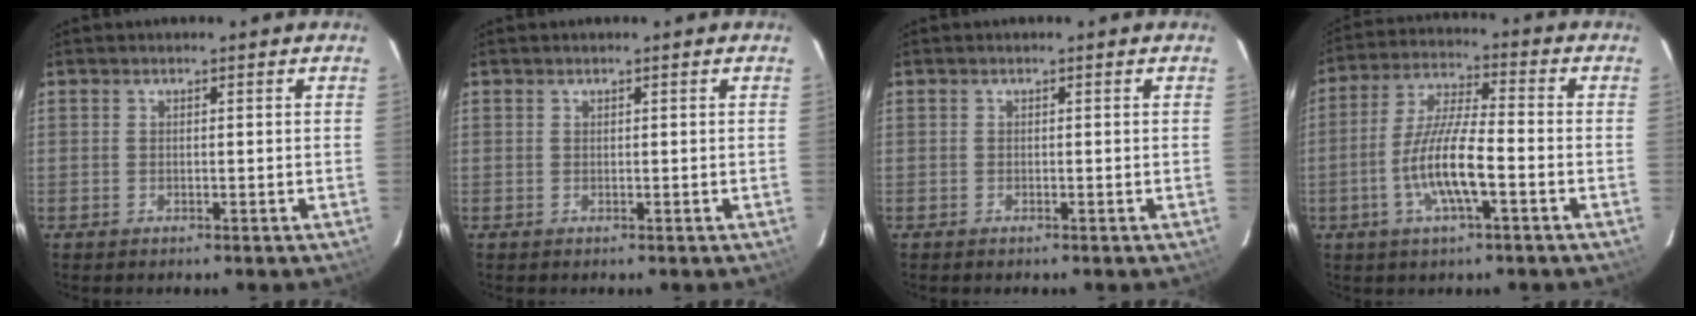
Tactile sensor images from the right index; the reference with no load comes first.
{"total": 0.0}
{"total": 0.0}
{"total": 11.1, "force": [-3.8, 1.9, 10.3], "torque": [-0.210, -0.002, -0.073]}